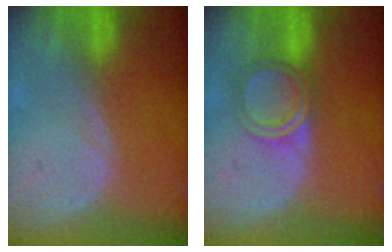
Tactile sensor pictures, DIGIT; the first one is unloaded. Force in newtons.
{"total": 4.8, "press": 4.6, "slide": 1.4}